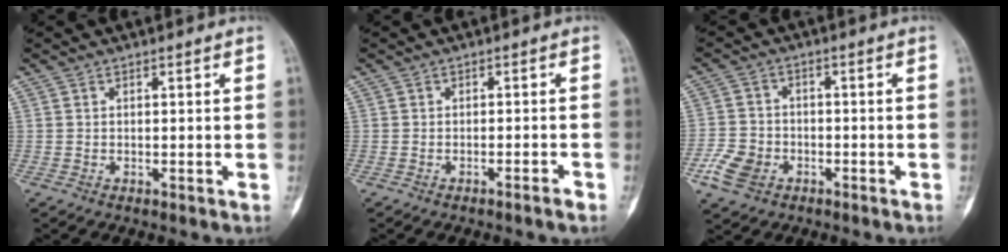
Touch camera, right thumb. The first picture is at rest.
{"total": 1.6, "force": [-1.3, -0.1, 0.9], "torque": [-0.022, 0.009, -0.019]}
{"total": 6.7, "force": [-3.3, 4.9, 3.2], "torque": [-0.061, 0.015, -0.063]}